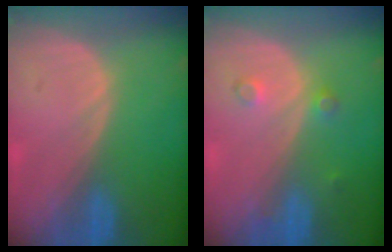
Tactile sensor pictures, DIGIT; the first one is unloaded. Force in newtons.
{"total": 2.5, "press": 2.1, "slide": 1.3}